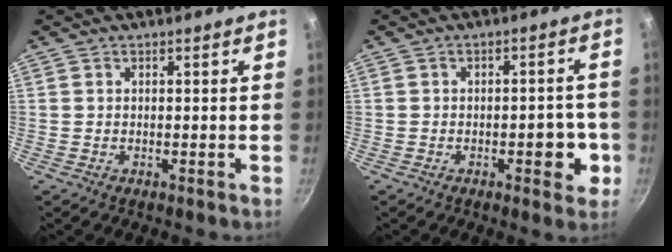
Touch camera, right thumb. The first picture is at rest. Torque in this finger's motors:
{"motor_torque": [0.98, 0.28, -0.18, 0.08, 0.01]}